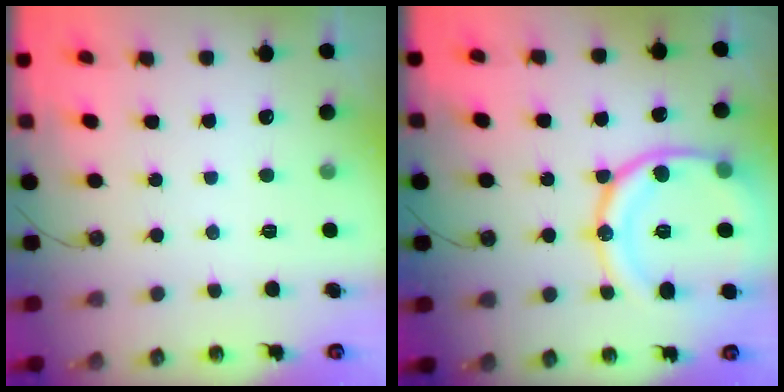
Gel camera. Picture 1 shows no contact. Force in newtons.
{"total": 20.2, "press": 20.1, "slide": 2.4}